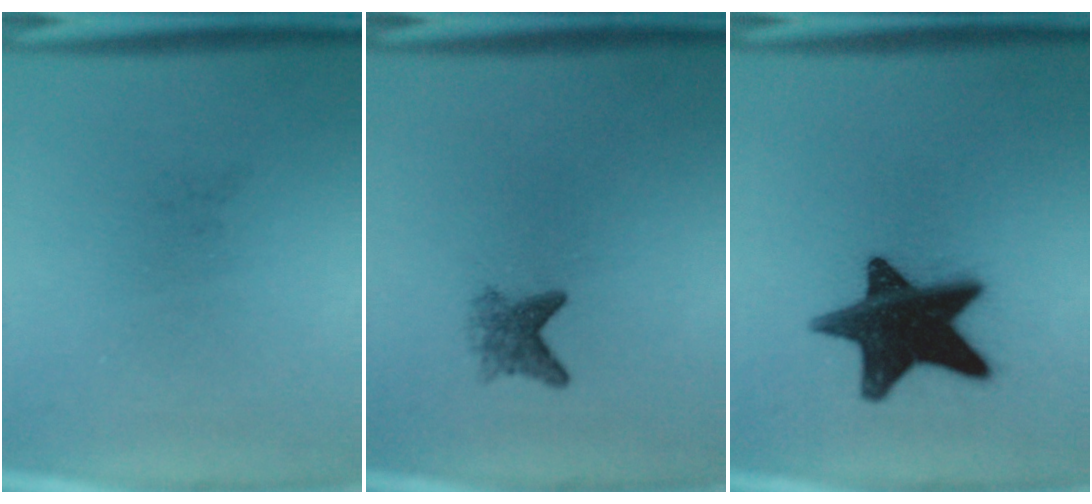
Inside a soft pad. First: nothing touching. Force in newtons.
{"total": 2.9}
{"total": 17.4}